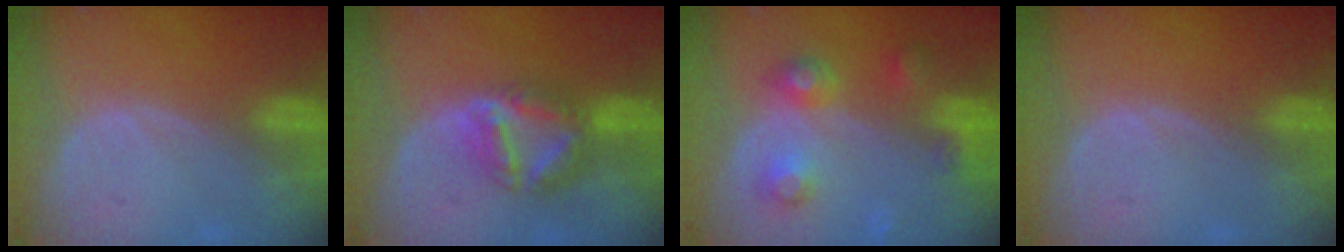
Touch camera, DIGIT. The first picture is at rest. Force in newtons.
{"total": 7.5, "press": 6.6, "slide": 3.4}
{"total": 6.0, "press": 6.0, "slide": 0.2}
{"total": 0.0}